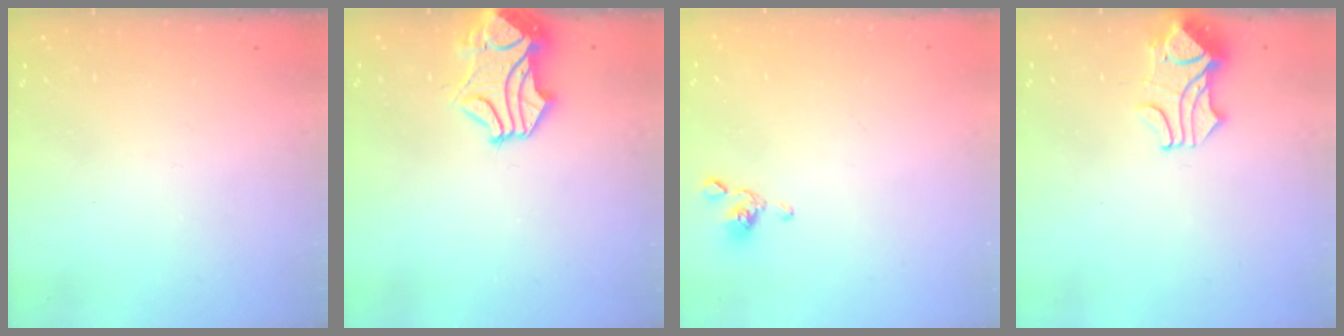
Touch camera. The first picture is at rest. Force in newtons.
{"total": 2.0, "press": 1.4, "slide": 1.5}
{"total": 2.9, "press": 2.8, "slide": 0.6}
{"total": 1.6, "press": 1.2, "slide": 1.0}